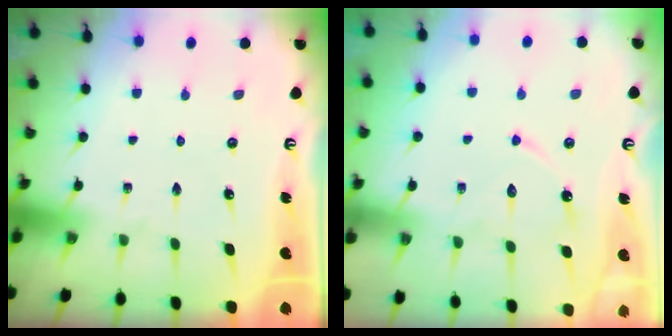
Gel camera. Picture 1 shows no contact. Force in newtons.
{"total": 9.6, "press": 9.6, "slide": 0.6}